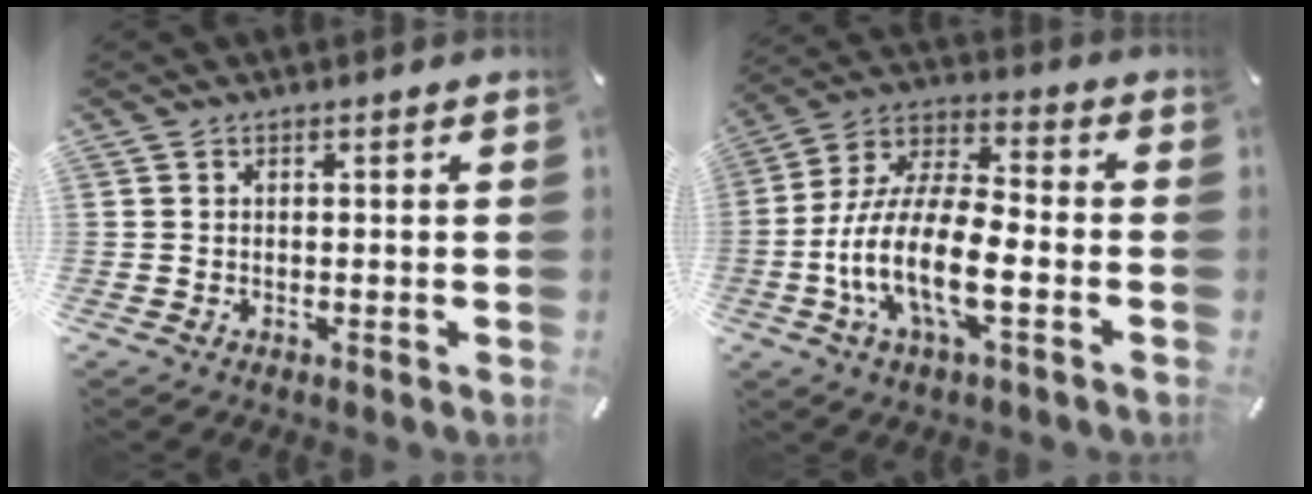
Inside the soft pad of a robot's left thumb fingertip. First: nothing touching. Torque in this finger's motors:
{"motor_torque": [-0.19, 1.83, 1.60, 1.17, 0.25]}